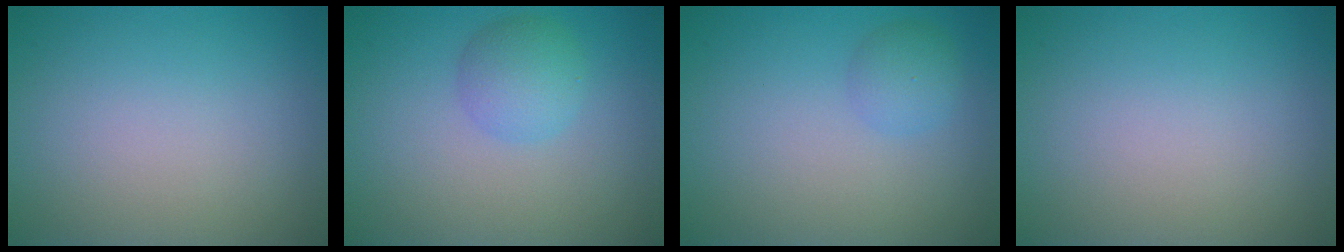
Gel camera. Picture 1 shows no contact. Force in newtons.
{"total": 2.8, "press": 2.8, "slide": 0.1}
{"total": 1.7, "press": 1.7, "slide": 0.0}
{"total": 0.0}